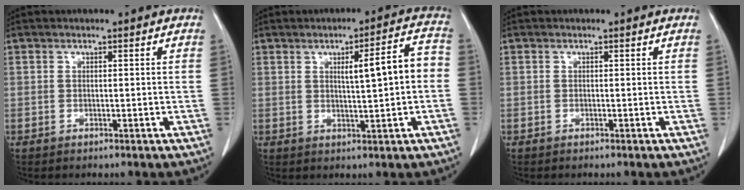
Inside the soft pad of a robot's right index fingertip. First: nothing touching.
{"total": 7.2, "force": [0.4, 0.8, 7.2], "torque": [-0.103, 0.018, 0.006]}
{"total": 0.0}